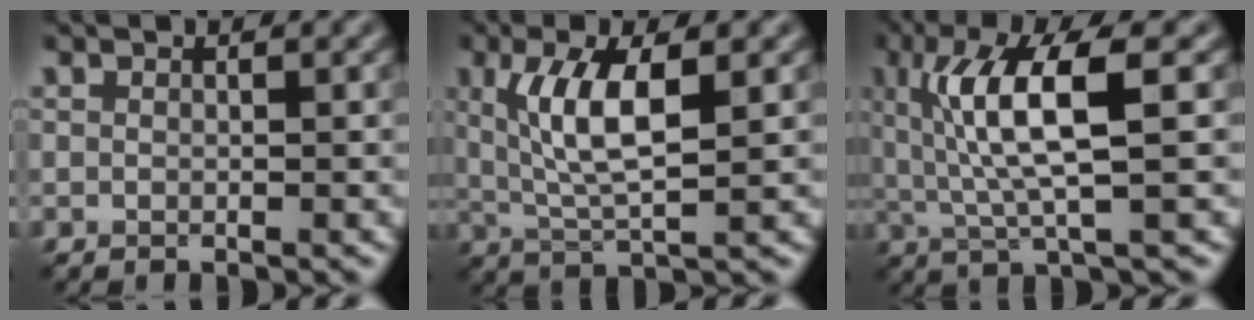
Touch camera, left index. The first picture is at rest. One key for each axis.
{"total": 6.0, "fx": 1.4, "fy": 1.8, "fz": 5.5, "tx": -0.109, "ty": 0.003, "tz": 0.028}
{"total": 7.4, "fx": 1.5, "fy": 1.7, "fz": 7.0, "tx": -0.136, "ty": 0.000, "tz": 0.031}